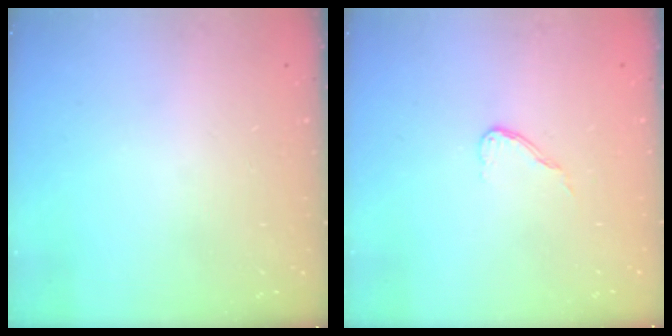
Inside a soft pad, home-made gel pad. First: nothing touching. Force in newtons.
{"total": 5.1, "press": 5.1, "slide": 0.4}